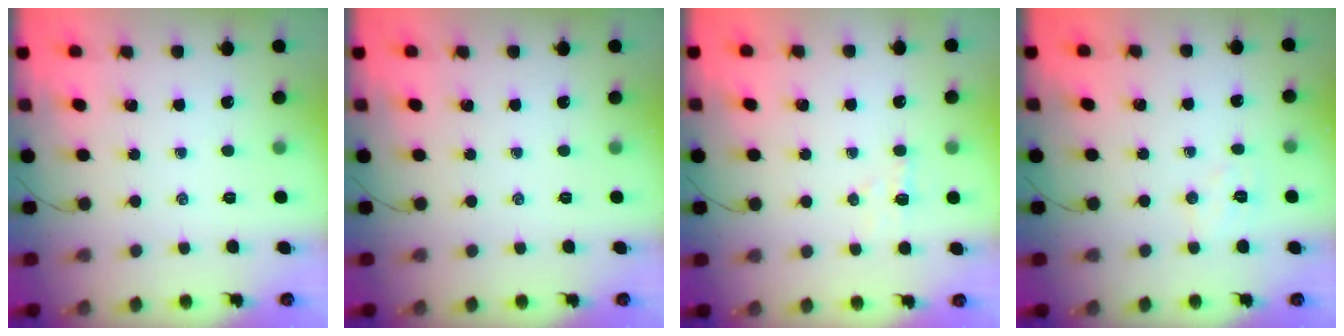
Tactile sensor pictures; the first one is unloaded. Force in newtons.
{"total": 0.0}
{"total": 4.5, "press": 4.3, "slide": 1.3}
{"total": 5.3, "press": 5.2, "slide": 1.1}